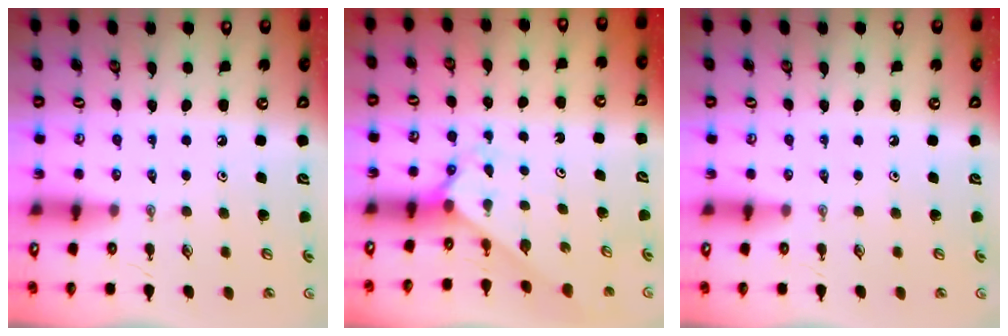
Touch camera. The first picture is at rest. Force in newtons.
{"total": 2.3, "press": 2.3, "slide": 0.2}
{"total": 0.0}